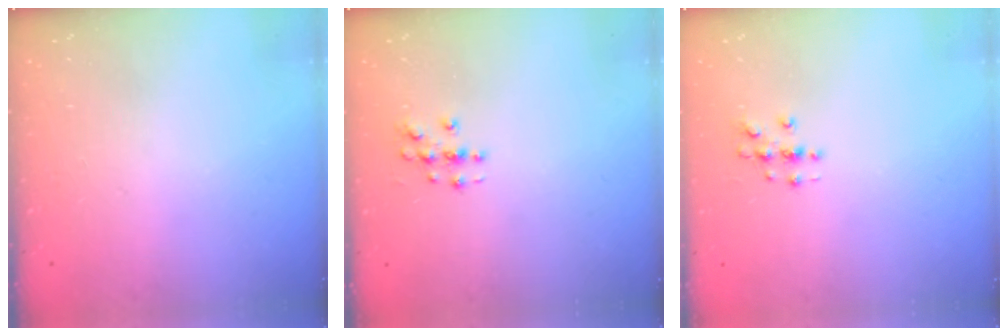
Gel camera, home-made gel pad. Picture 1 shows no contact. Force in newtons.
{"total": 3.1, "press": 3.0, "slide": 0.3}
{"total": 2.7, "press": 2.7, "slide": 0.3}